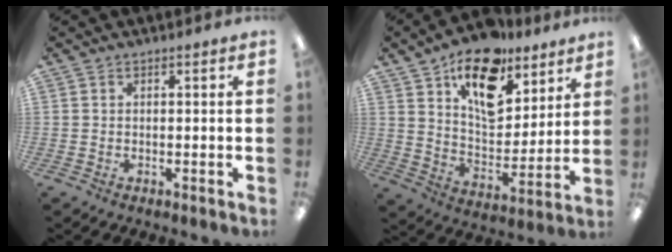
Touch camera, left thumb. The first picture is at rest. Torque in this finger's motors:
{"motor_torque": [0.60, 0.82, 1.11, -1.66, 0.13]}